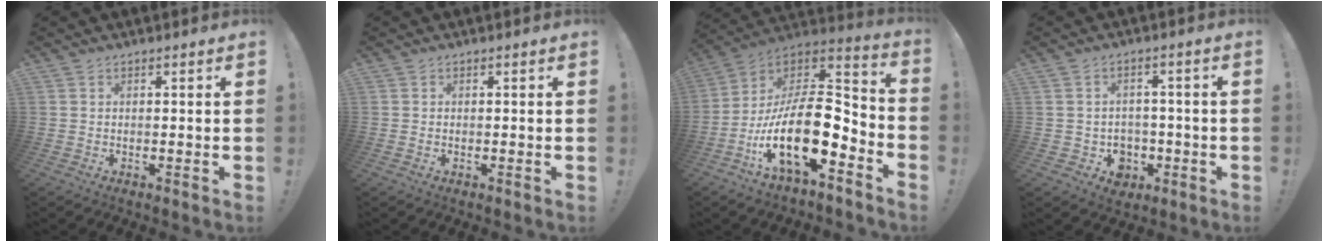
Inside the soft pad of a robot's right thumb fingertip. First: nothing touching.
{"total": 0.0}
{"total": 21.4, "force": [-6.5, 8.9, 18.3], "torque": [-0.346, 0.027, -0.103]}
{"total": 5.7, "force": [-1.2, 5.4, 1.6], "torque": [-0.026, 0.007, -0.012]}